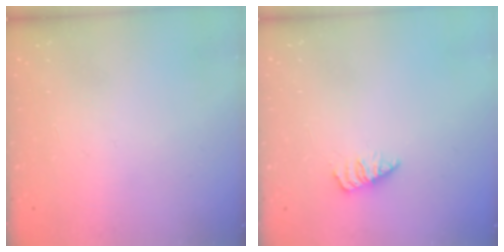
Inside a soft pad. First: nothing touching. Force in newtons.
{"total": 0.9, "press": 0.8, "slide": 0.3}